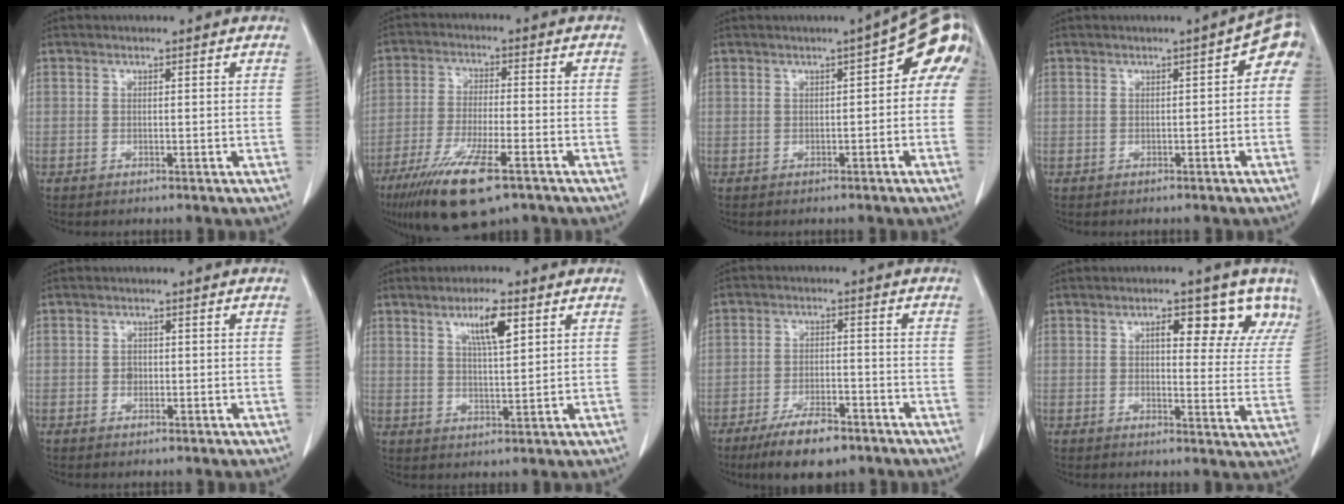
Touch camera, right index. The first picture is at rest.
{"total": 12.8, "force": [-8.1, 2.5, 9.6], "torque": [-0.181, -0.030, -0.138]}
{"total": 8.1, "force": [2.0, 2.1, 7.5], "torque": [-0.091, 0.030, 0.017]}
{"total": 4.4, "force": [1.0, 1.4, 4.1], "torque": [-0.043, 0.019, 0.005]}
{"total": 1.2, "force": [-0.2, 1.0, 0.6], "torque": [-0.010, 0.003, -0.002]}
{"total": 6.1, "force": [3.1, 1.0, 5.2], "torque": [-0.093, 0.000, 0.053]}
{"total": 7.9, "force": [-5.5, 2.7, 5.0], "torque": [-0.089, -0.007, -0.090]}
{"total": 10.3, "force": [6.4, 3.9, 7.1], "torque": [-0.070, -0.001, 0.069]}